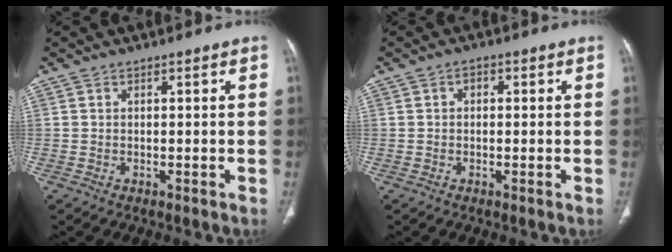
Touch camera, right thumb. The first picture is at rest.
{"total": 1.6, "force": [0.3, 1.2, 1.0], "torque": [-0.007, 0.008, 0.001]}